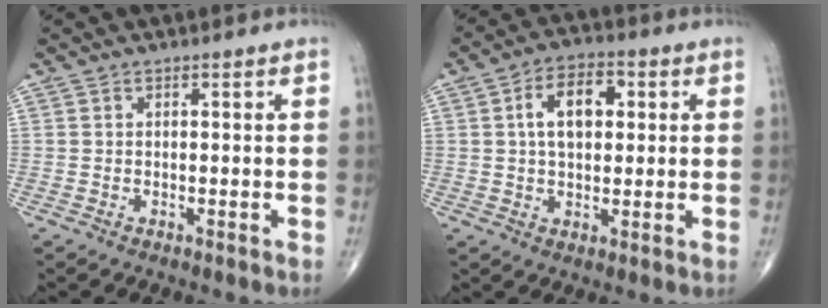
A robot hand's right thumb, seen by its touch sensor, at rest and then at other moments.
{"total": 9.3, "force": [1.9, 5.5, 7.2], "torque": [-0.106, 0.014, 0.027]}